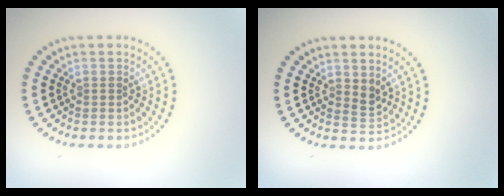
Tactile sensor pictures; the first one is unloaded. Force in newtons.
{"total": 1.4, "press": 1.3, "slide": 0.7}